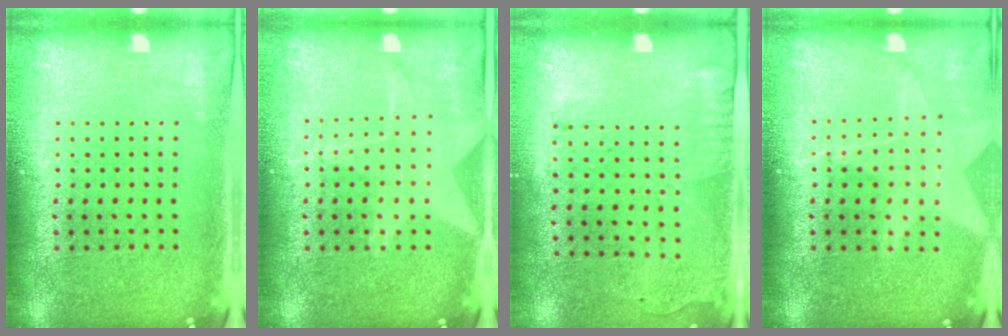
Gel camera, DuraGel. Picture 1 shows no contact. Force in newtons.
{"total": 1.3, "press": 1.3, "slide": 0.1}
{"total": 1.8, "press": 1.2, "slide": 1.3}
{"total": 1.3, "press": 1.3, "slide": 0.1}